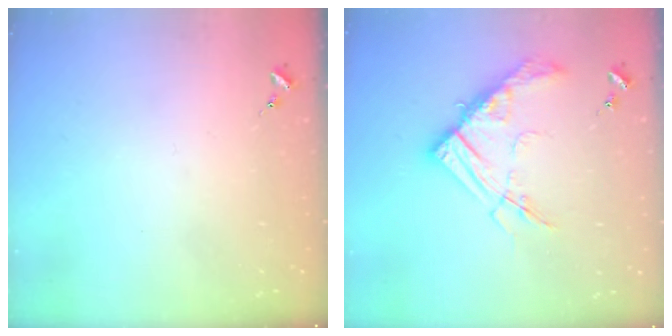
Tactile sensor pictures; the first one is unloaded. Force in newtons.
{"total": 15.4, "press": 15.3, "slide": 1.8}